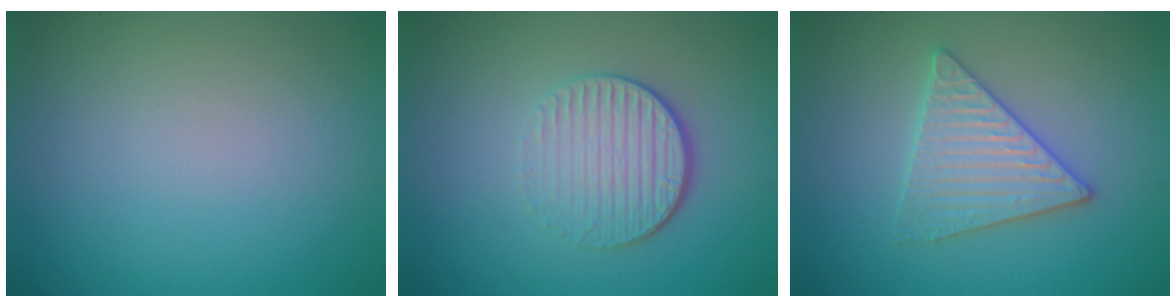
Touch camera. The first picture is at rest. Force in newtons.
{"total": 4.2, "press": 2.8, "slide": 3.1}
{"total": 3.5, "press": 3.4, "slide": 0.3}